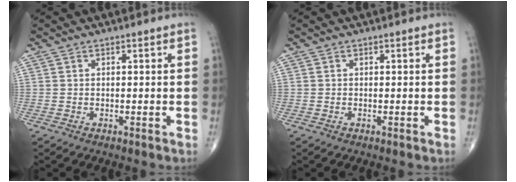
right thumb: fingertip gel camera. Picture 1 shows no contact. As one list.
[{"total": 0.0}]